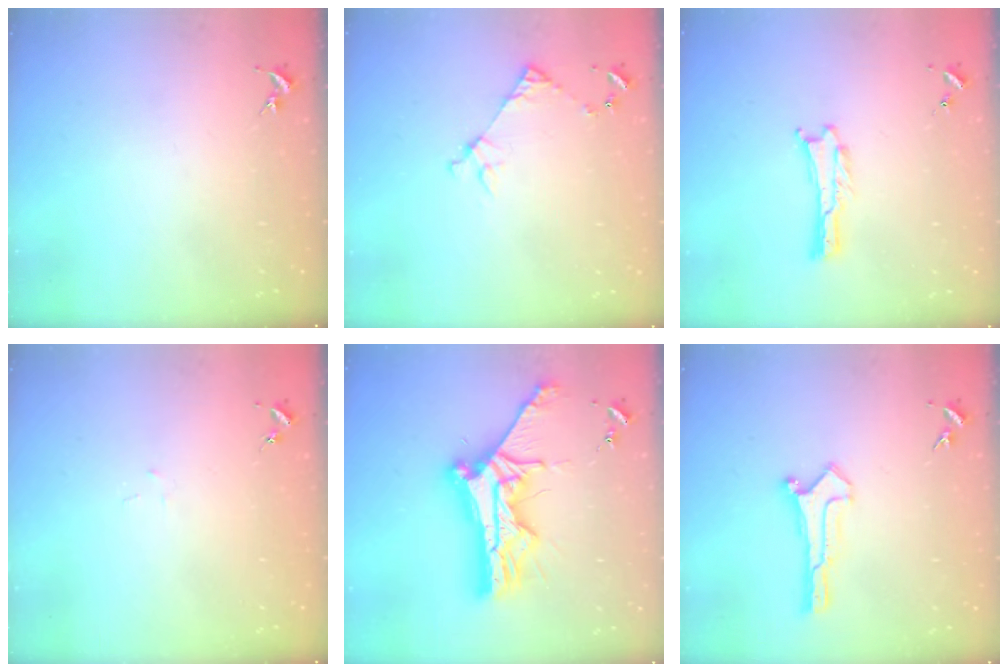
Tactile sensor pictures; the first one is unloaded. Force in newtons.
{"total": 5.0, "press": 5.0, "slide": 0.4}
{"total": 0.0}
{"total": 1.0, "press": 1.0, "slide": 0.1}
{"total": 11.9, "press": 11.9, "slide": 1.0}
{"total": 0.0}